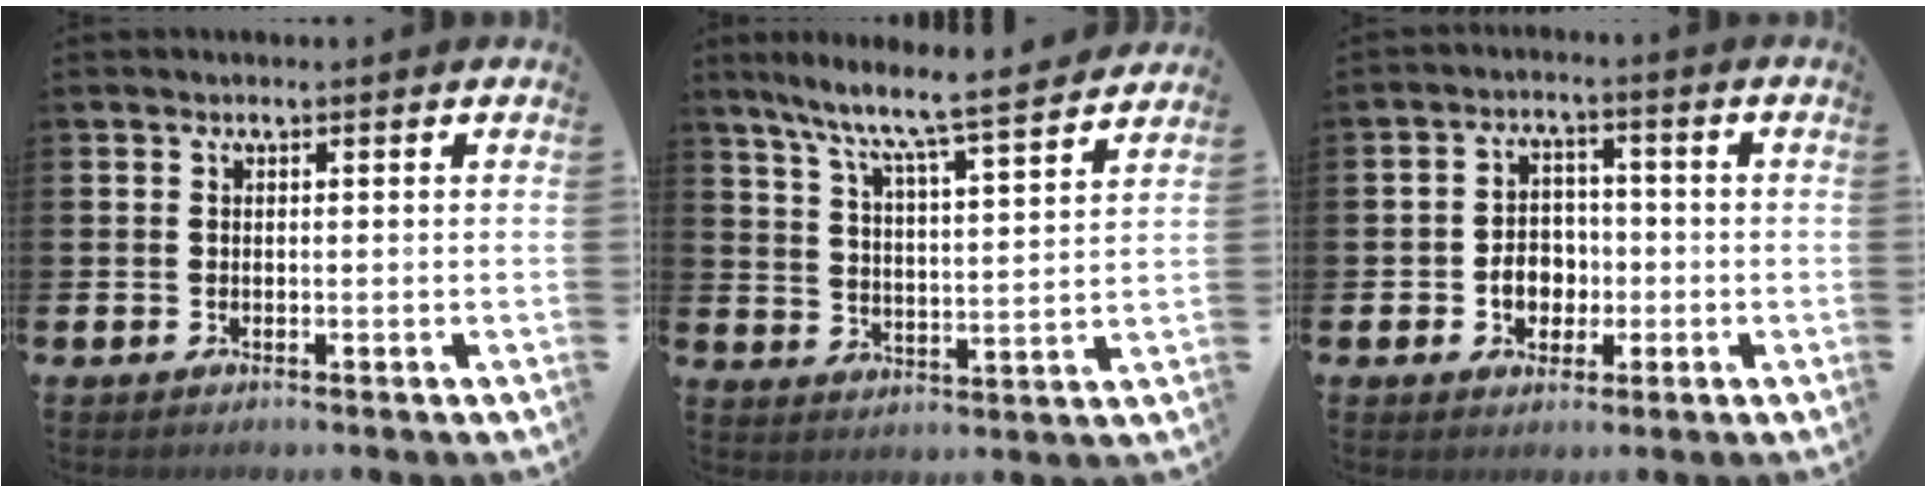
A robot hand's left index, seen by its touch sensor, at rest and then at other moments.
{"total": 7.9, "force": [7.3, 0.0, 3.0], "torque": [-0.082, -0.064, 0.118]}
{"total": 4.5, "force": [-1.1, 3.8, 2.1], "torque": [-0.030, 0.002, -0.029]}